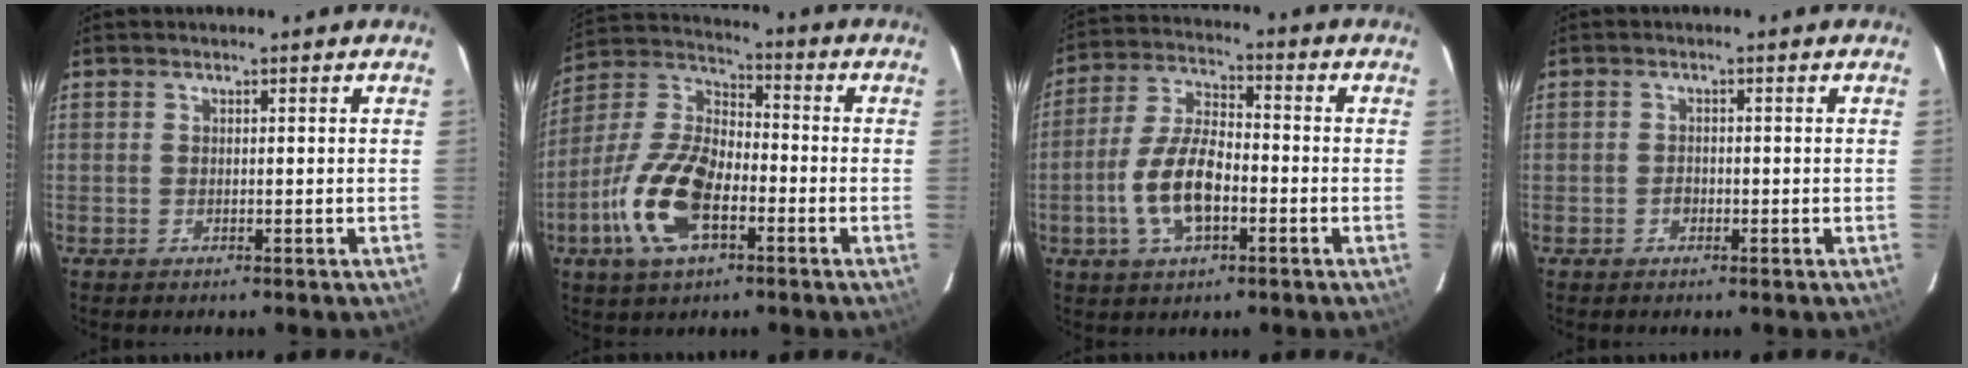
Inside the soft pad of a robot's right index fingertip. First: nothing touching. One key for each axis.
{"total": 16.0, "fx": -6.2, "fy": 7.8, "fz": 12.6, "tx": -0.274, "ty": 0.001, "tz": -0.122}
{"total": 11.4, "fx": -3.6, "fy": 5.1, "fz": 9.5, "tx": -0.199, "ty": 0.004, "tz": -0.066}
{"total": 1.3, "fx": -0.6, "fy": 1.1, "fz": 0.4, "tx": -0.007, "ty": 0.002, "tz": -0.009}